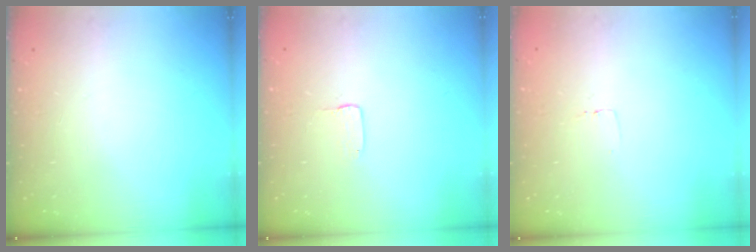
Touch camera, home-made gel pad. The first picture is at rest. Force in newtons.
{"total": 1.0, "press": 1.0, "slide": 0.1}
{"total": 2.3, "press": 2.3, "slide": 0.1}